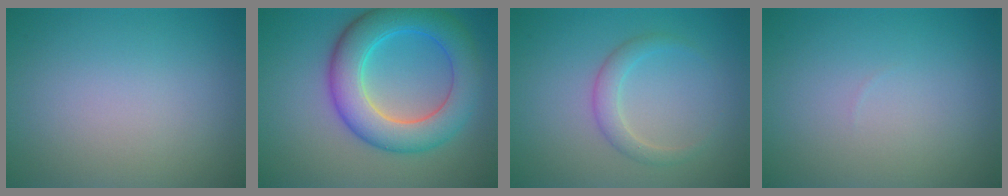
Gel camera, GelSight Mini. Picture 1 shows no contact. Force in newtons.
{"total": 7.9, "press": 7.9, "slide": 0.3}
{"total": 2.0, "press": 2.0, "slide": 0.1}
{"total": 0.0}